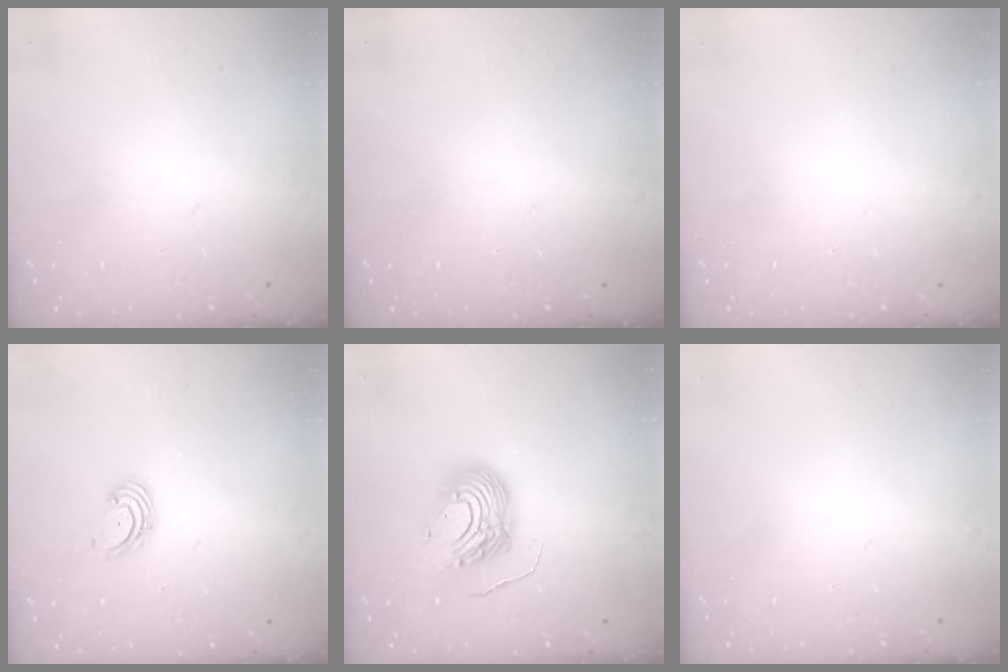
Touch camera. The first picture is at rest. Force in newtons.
{"total": 0.0}
{"total": 0.0}
{"total": 1.8, "press": 1.7, "slide": 0.7}
{"total": 12.0, "press": 12.0, "slide": 1.1}
{"total": 0.0}